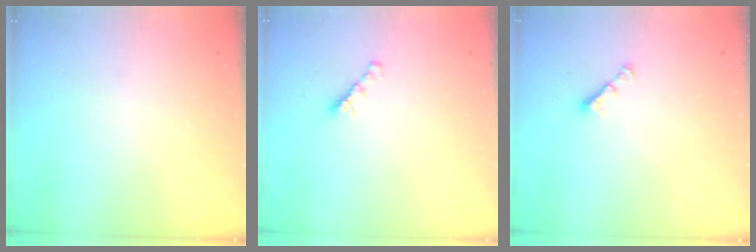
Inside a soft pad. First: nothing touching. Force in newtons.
{"total": 2.7, "press": 2.6, "slide": 0.8}
{"total": 2.9, "press": 2.9, "slide": 0.3}